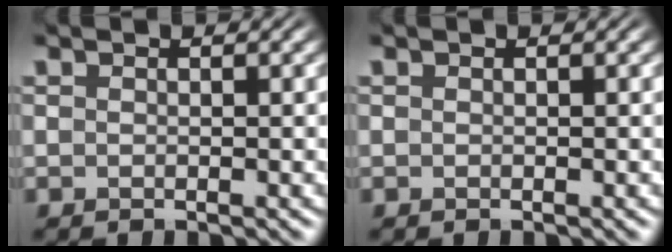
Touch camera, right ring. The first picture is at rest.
{"total": 0.0}